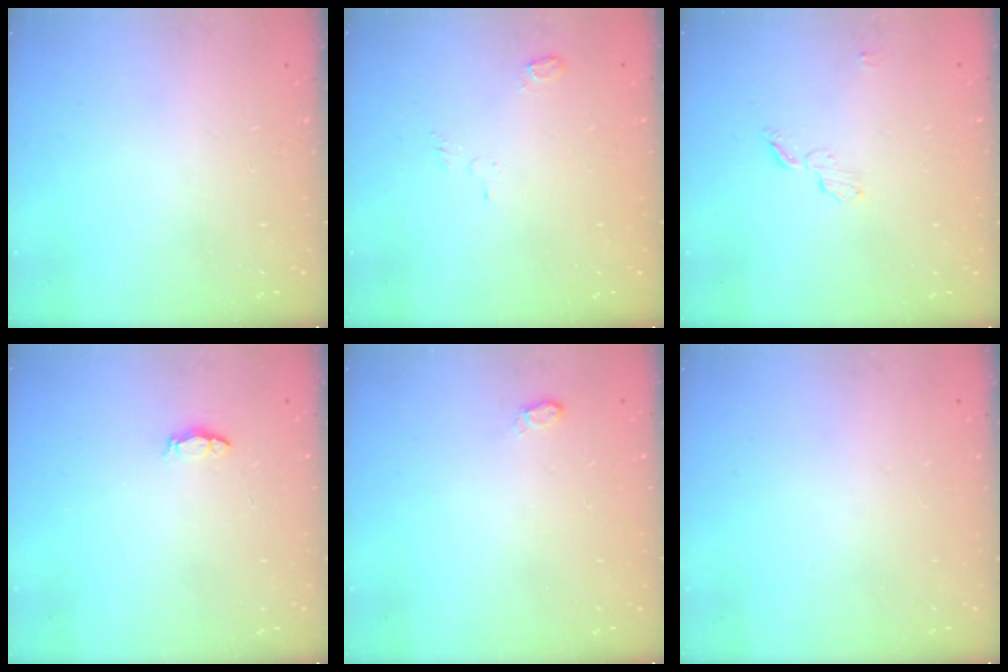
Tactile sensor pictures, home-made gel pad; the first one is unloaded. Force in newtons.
{"total": 3.8, "press": 3.7, "slide": 0.8}
{"total": 4.7, "press": 4.7, "slide": 0.4}
{"total": 3.6, "press": 3.5, "slide": 0.3}
{"total": 4.8, "press": 4.8, "slide": 0.6}
{"total": 0.0}